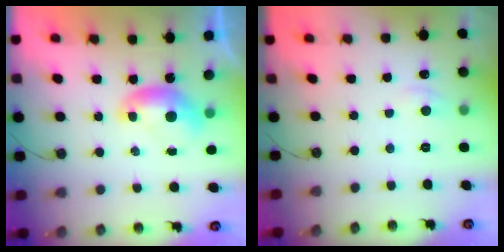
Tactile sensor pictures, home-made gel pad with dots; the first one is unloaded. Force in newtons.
{"total": 0.8, "press": 0.5, "slide": 0.6}